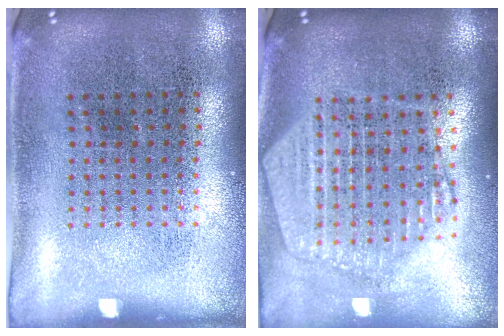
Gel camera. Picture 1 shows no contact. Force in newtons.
{"total": 2.3, "press": 2.0, "slide": 1.1}